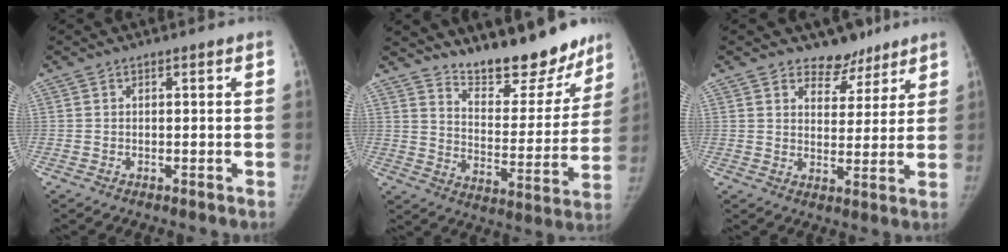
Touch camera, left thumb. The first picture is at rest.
{"total": 19.3, "force": [16.2, 6.5, 8.4], "torque": [-0.069, -0.116, 0.235]}
{"total": 6.9, "force": [5.4, 4.2, 1.0], "torque": [0.023, -0.035, 0.085]}